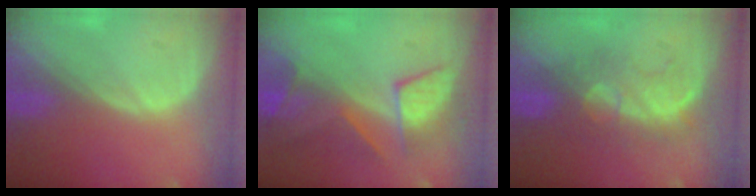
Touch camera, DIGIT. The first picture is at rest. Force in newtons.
{"total": 7.5, "press": 7.4, "slide": 1.2}
{"total": 8.1, "press": 7.9, "slide": 1.7}